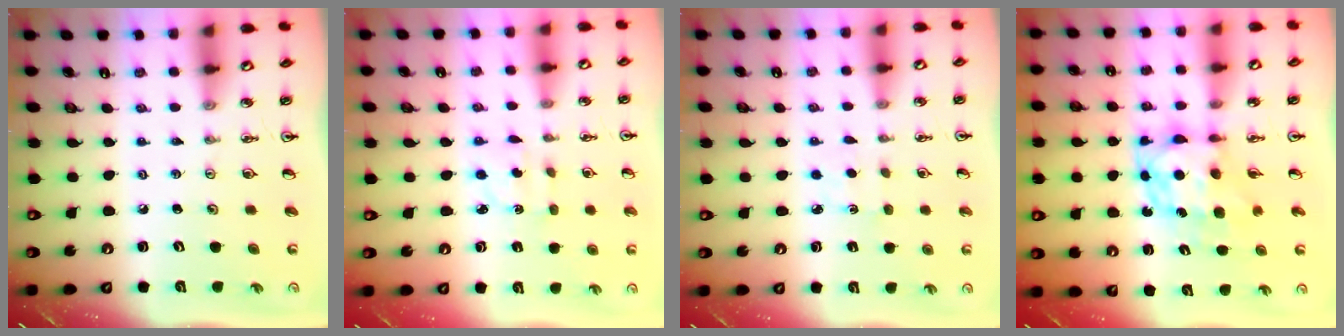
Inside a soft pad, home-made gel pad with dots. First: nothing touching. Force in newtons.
{"total": 2.6, "press": 2.5, "slide": 0.6}
{"total": 2.8, "press": 2.8, "slide": 0.4}
{"total": 8.1, "press": 8.0, "slide": 0.6}